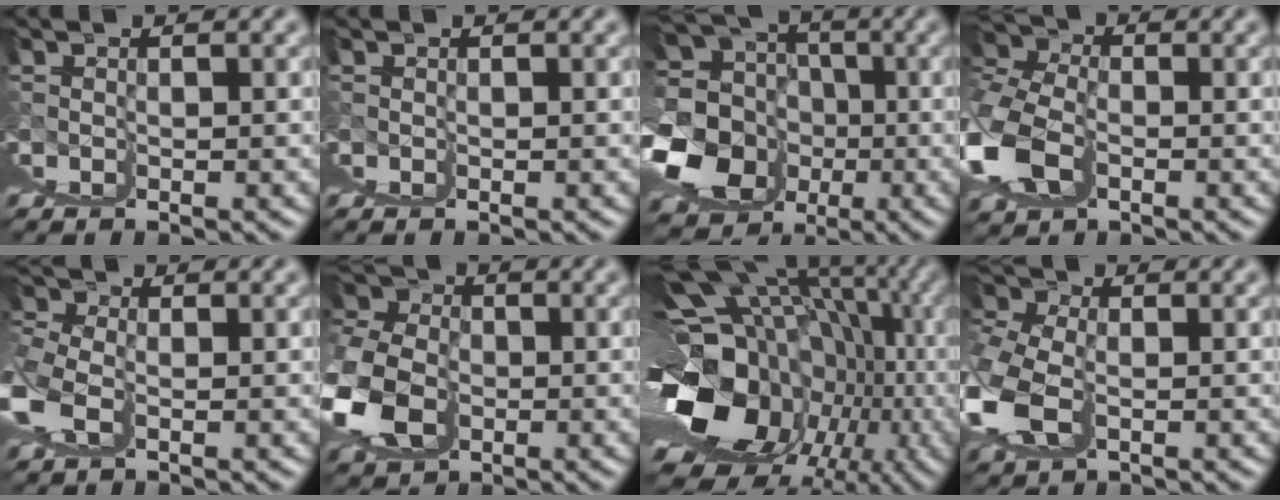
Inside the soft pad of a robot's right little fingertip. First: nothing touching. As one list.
[{"total": 0.0}, {"total": 8.3, "force": [-0.2, 5.3, 6.4], "torque": [-0.095, -0.022, 0.012]}, {"total": 4.2, "force": [-0.5, 2.8, 3.1], "torque": [-0.067, -0.031, 0.009]}, {"total": 3.7, "force": [1.6, 2.9, 1.7], "torque": [-0.026, 0.004, 0.023]}, {"total": 5.2, "force": [1.0, 3.9, 3.3], "torque": [-0.070, -0.025, 0.030]}, {"total": 18.6, "force": [-0.6, 8.0, 16.8], "torque": [-0.204, -0.013, 0.021]}, {"total": 3.7, "force": [1.0, 2.7, 2.3], "torque": [-0.039, -0.010, 0.024]}]